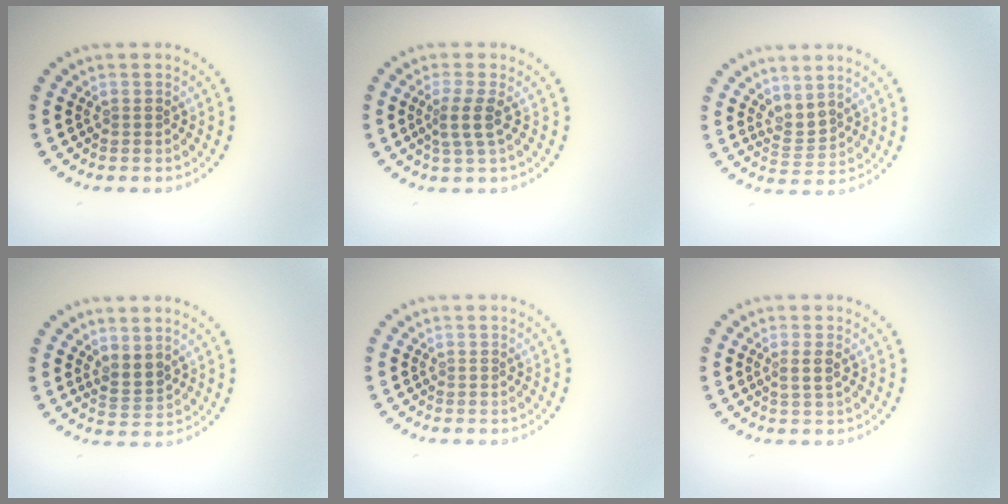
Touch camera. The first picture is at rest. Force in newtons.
{"total": 2.2, "press": 1.7, "slide": 1.3}
{"total": 1.8, "press": 1.4, "slide": 1.1}
{"total": 2.0, "press": 1.6, "slide": 1.2}
{"total": 0.0}
{"total": 1.3, "press": 1.1, "slide": 0.6}